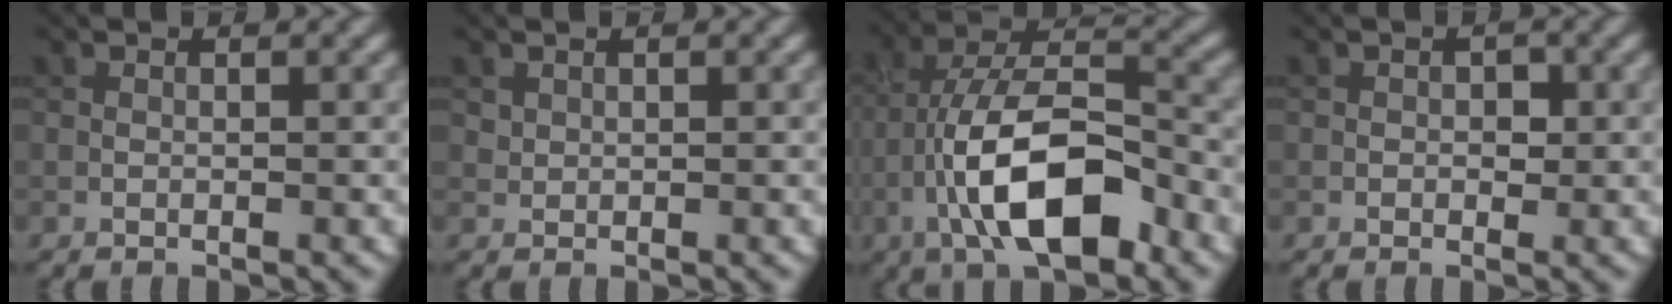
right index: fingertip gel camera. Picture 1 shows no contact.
{"total": 0.7, "force": [0.5, 0.5, 0.1], "torque": [-0.001, -0.003, 0.014]}
{"total": 10.4, "force": [-4.3, 4.2, 8.5], "torque": [-0.150, 0.015, -0.081]}
{"total": 1.2, "force": [0.0, 0.9, 0.8], "torque": [-0.007, -0.003, -0.002]}